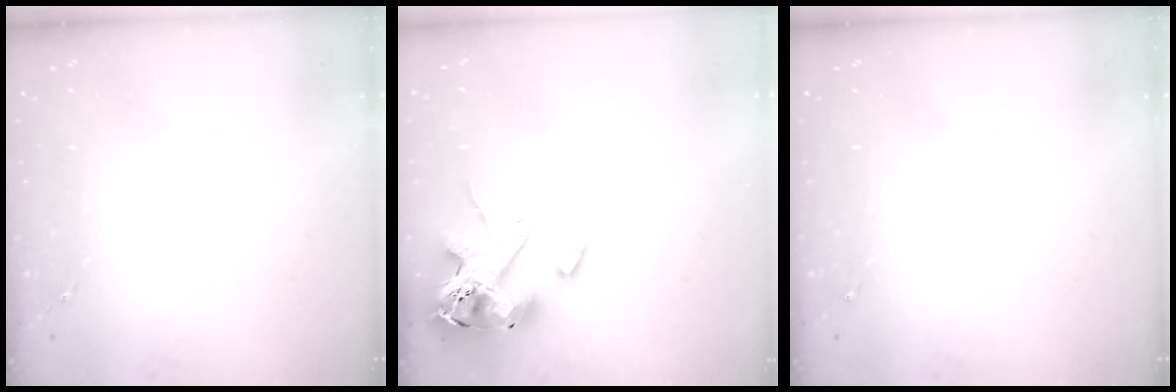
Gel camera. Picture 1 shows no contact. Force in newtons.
{"total": 16.4, "press": 16.2, "slide": 2.7}
{"total": 0.0}